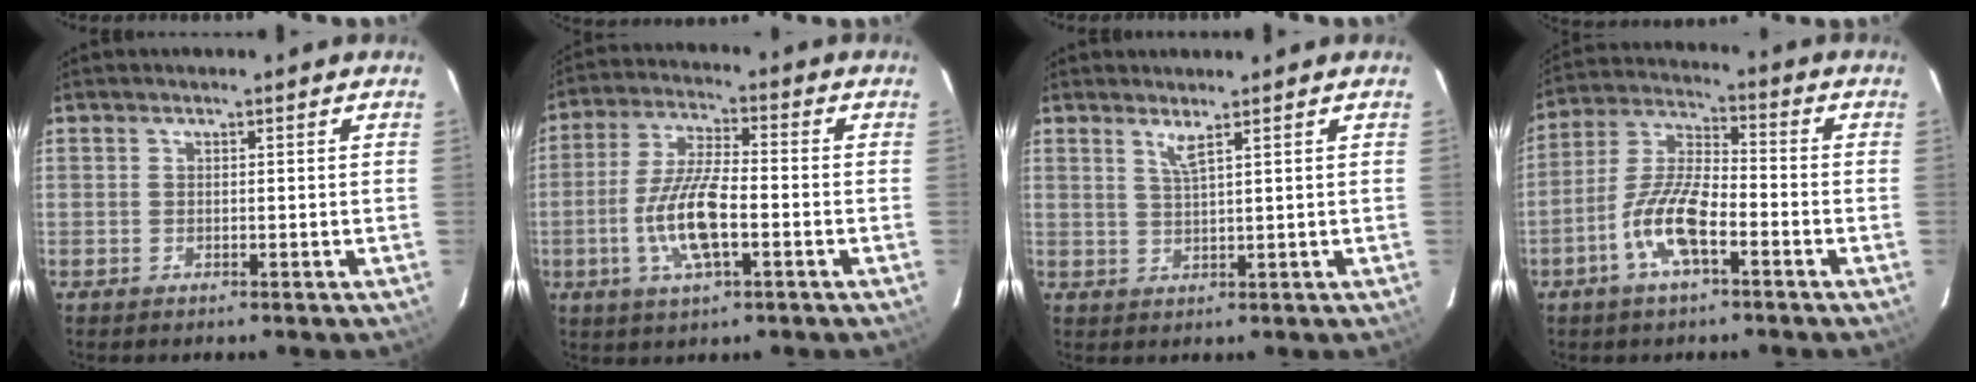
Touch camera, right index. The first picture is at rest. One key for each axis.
{"total": 11.3, "fx": -3.2, "fy": 3.2, "fz": 10.4, "tx": -0.213, "ty": -0.002, "tz": -0.063}
{"total": 2.2, "fx": 1.5, "fy": -0.4, "fz": 1.6, "tx": -0.035, "ty": -0.007, "tz": 0.027}
{"total": 10.5, "fx": -4.9, "fy": 3.3, "fz": 8.7, "tx": -0.189, "ty": 0.004, "tz": -0.098}